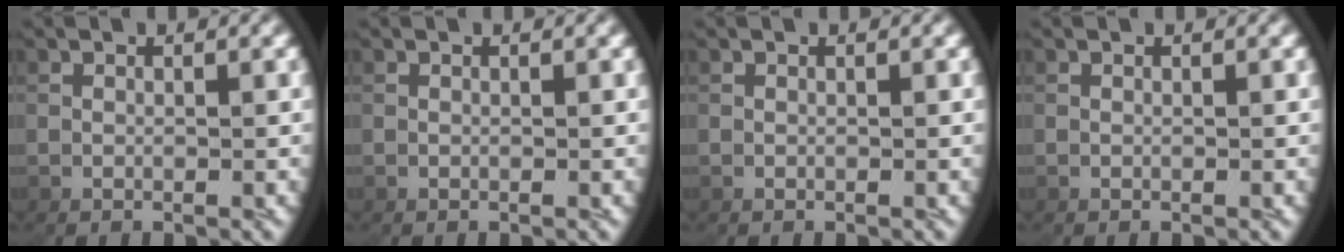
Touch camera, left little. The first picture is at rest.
{"total": 0.0}
{"total": 0.0}
{"total": 0.0}